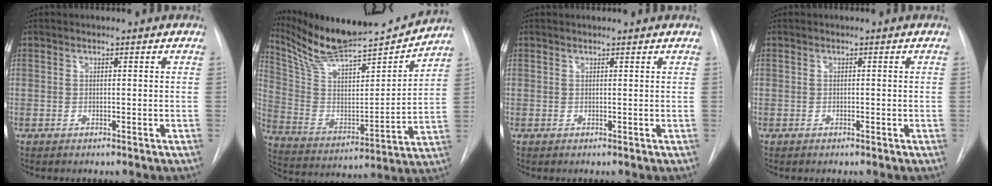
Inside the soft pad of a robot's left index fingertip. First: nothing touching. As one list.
[{"total": 20.1, "force": [18.9, 1.2, 6.7], "torque": [-0.134, -0.029, 0.314]}, {"total": 2.1, "force": [2.0, 0.0, 0.5], "torque": [-0.007, 0.015, 0.025]}, {"total": 0.0}]